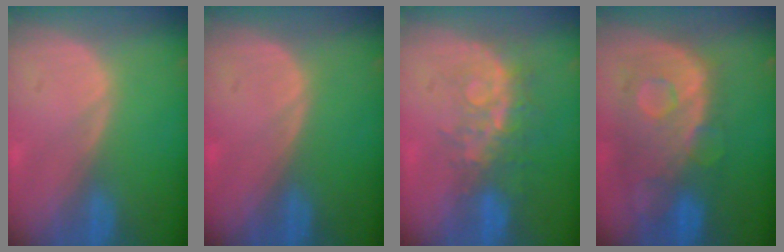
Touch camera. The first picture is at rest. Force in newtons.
{"total": 0.0}
{"total": 8.5, "press": 7.0, "slide": 4.8}
{"total": 11.2, "press": 9.7, "slide": 5.6}